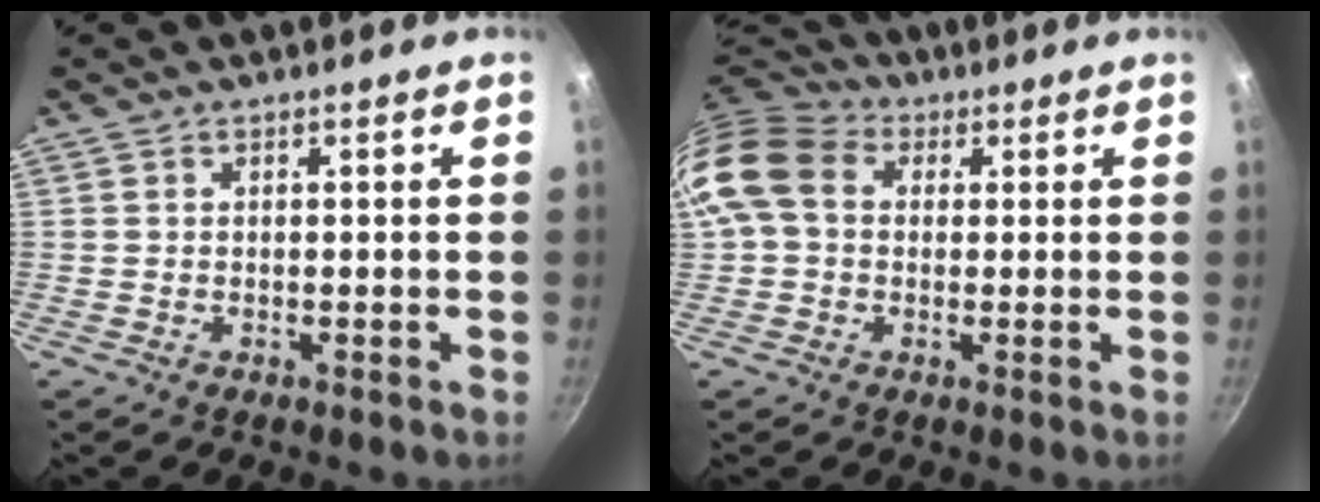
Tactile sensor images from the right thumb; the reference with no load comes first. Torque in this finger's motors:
{"motor_torque": [0.20, 0.81, 0.60, -0.56, 0.16]}